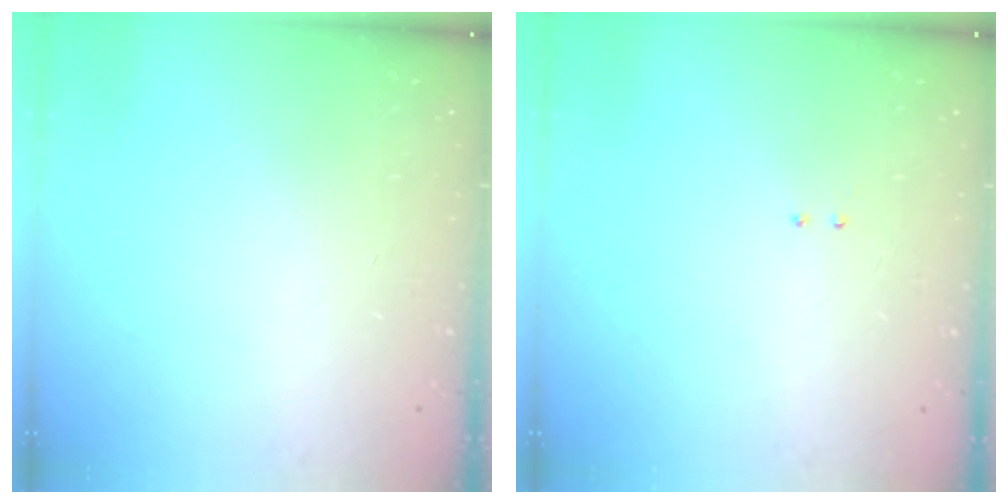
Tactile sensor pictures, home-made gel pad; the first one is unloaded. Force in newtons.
{"total": 2.0, "press": 2.0, "slide": 0.4}